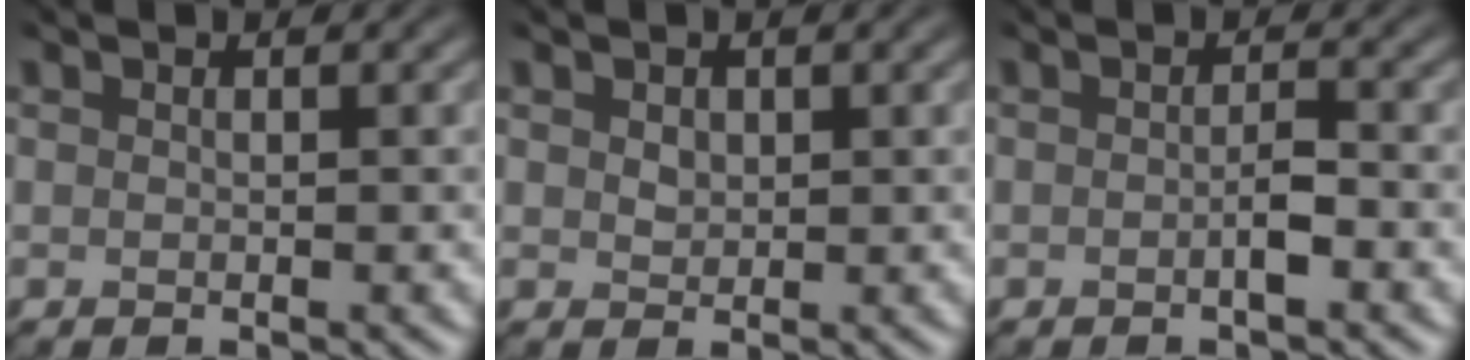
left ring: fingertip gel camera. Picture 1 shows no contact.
{"total": 1.0, "force": [0.2, 0.8, 0.5], "torque": [-0.021, -0.005, 0.016]}
{"total": 1.6, "force": [-1.2, 0.2, 1.0], "torque": [-0.025, -0.002, -0.016]}